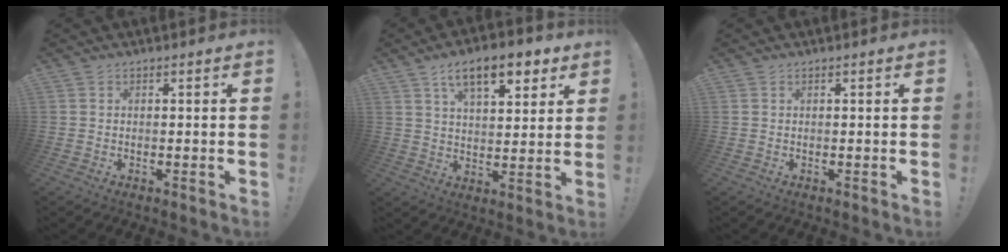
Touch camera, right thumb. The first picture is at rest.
{"total": 12.8, "force": [7.2, 5.3, 9.1], "torque": [-0.134, -0.025, 0.121]}
{"total": 0.0}